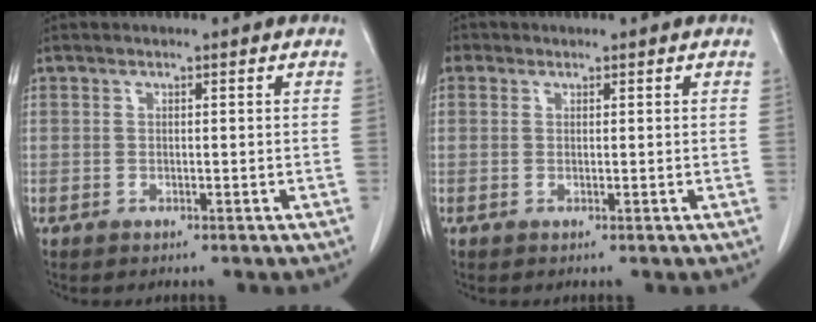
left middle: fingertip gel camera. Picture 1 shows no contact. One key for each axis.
{"total": 1.2, "fx": 0.6, "fy": 1.0, "fz": 0.2, "tx": 0.002, "ty": 0.005, "tz": 0.006}